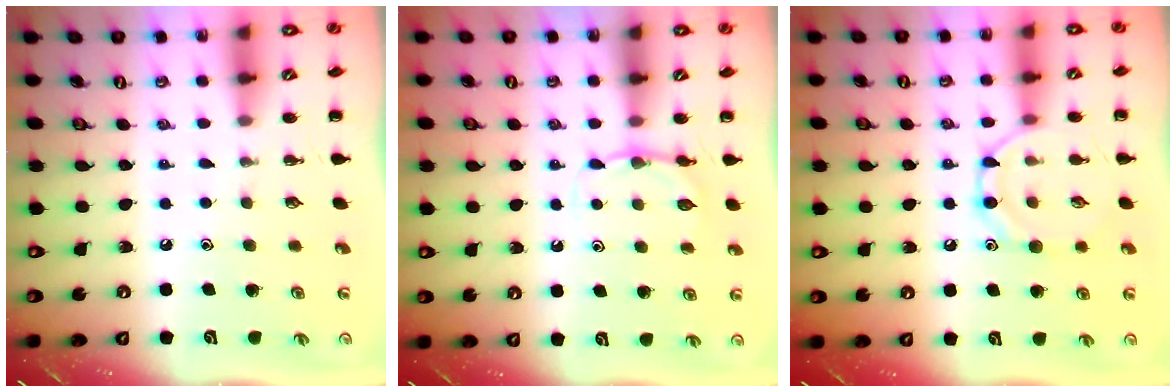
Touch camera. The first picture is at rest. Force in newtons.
{"total": 5.9, "press": 5.7, "slide": 1.7}
{"total": 10.0, "press": 10.0, "slide": 0.9}